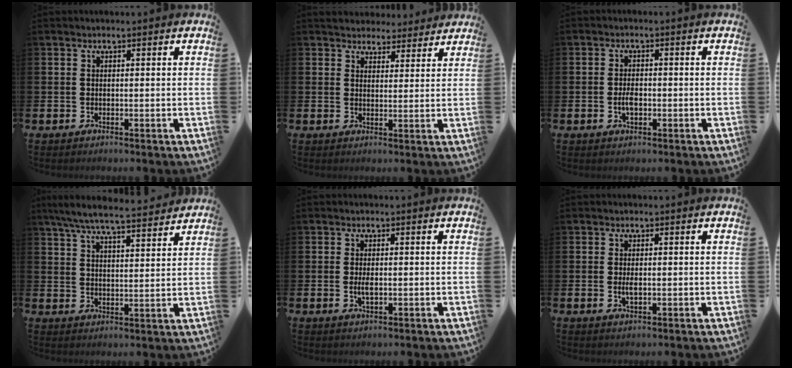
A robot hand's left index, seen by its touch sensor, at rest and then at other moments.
{"total": 4.2, "force": [4.0, 1.4, -0.2], "torque": [-0.005, -0.024, 0.072]}
{"total": 2.3, "force": [-0.5, 1.2, 2.0], "torque": [-0.031, -0.001, -0.009]}
{"total": 7.5, "force": [7.0, 0.8, 2.7], "torque": [-0.074, -0.036, 0.124]}
{"total": 2.0, "force": [0.0, 0.7, 1.8], "torque": [-0.030, -0.002, -0.003]}
{"total": 1.6, "force": [0.0, 0.6, 1.5], "torque": [-0.025, 0.000, -0.002]}